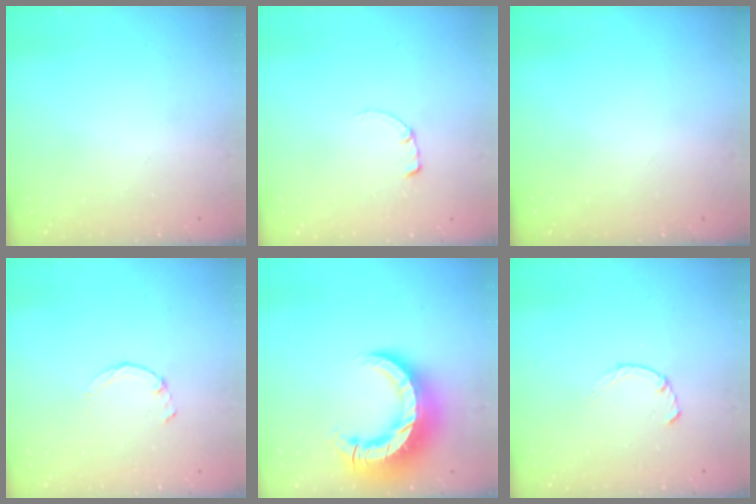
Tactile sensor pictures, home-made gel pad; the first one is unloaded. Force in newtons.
{"total": 0.6, "press": 0.5, "slide": 0.2}
{"total": 0.0}
{"total": 0.9, "press": 0.9, "slide": 0.3}
{"total": 15.7, "press": 15.6, "slide": 1.7}
{"total": 2.4, "press": 2.3, "slide": 0.4}